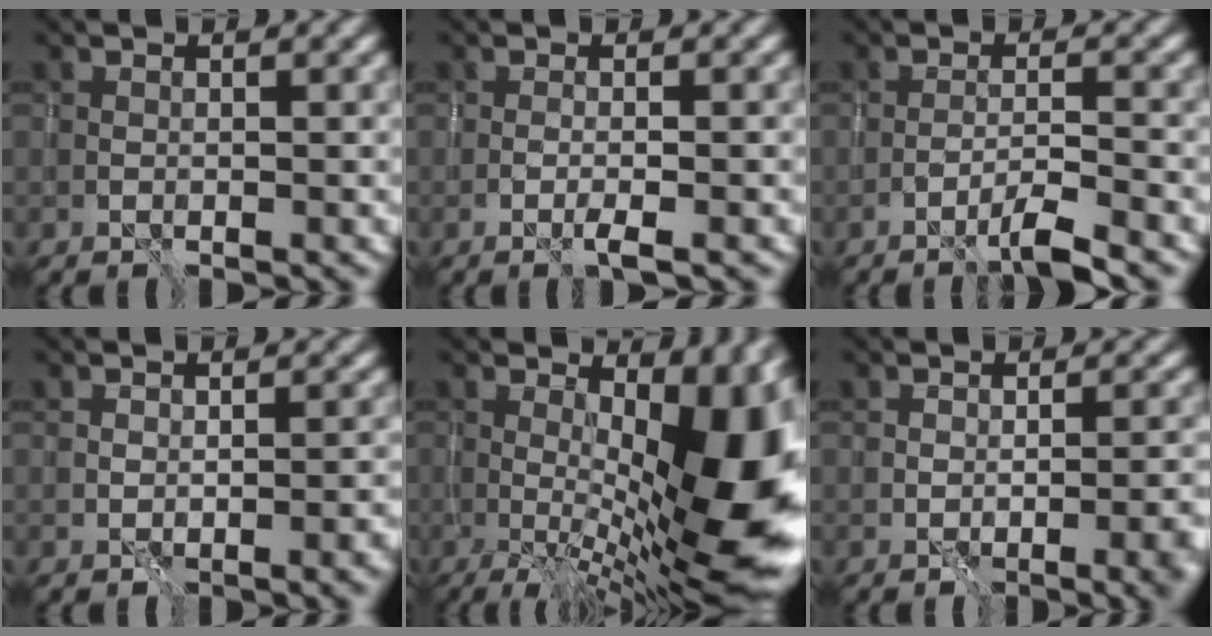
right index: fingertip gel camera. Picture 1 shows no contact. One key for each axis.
{"total": 1.3, "fx": -0.5, "fy": 0.1, "fz": 1.2, "tx": -0.022, "ty": 0.002, "tz": -0.013}
{"total": 2.8, "fx": -2.0, "fy": 0.0, "fz": 1.9, "tx": -0.028, "ty": 0.008, "tz": -0.046}
{"total": 2.2, "fx": -1.0, "fy": 0.4, "fz": 1.9, "tx": -0.023, "ty": 0.002, "tz": -0.015}
{"total": 15.0, "fx": 0.2, "fy": 5.9, "fz": 13.8, "tx": -0.157, "ty": 0.013, "tz": 0.006}
{"total": 4.9, "fx": -2.1, "fy": 1.5, "fz": 4.1, "tx": -0.045, "ty": 0.003, "tz": -0.024}